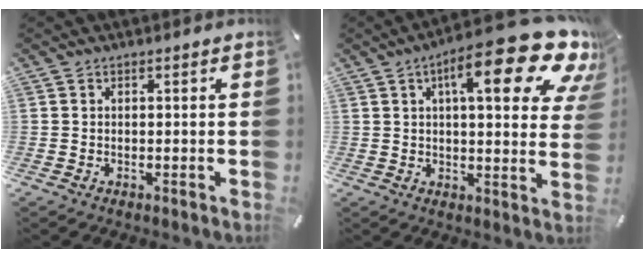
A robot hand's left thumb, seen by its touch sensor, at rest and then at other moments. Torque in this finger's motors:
{"motor_torque": [1.27, 1.23, 1.95, -0.82, 0.40]}